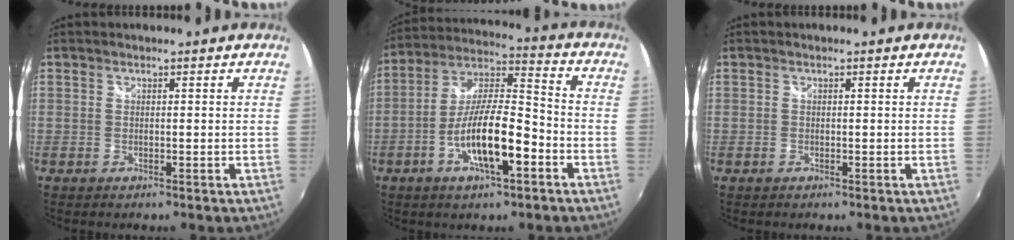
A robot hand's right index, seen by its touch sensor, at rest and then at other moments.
{"total": 14.2, "force": [-5.7, 3.7, 12.5], "torque": [-0.241, 0.003, -0.103]}
{"total": 0.5, "force": [-0.3, 0.4, 0.0], "torque": [-0.001, -0.004, -0.007]}